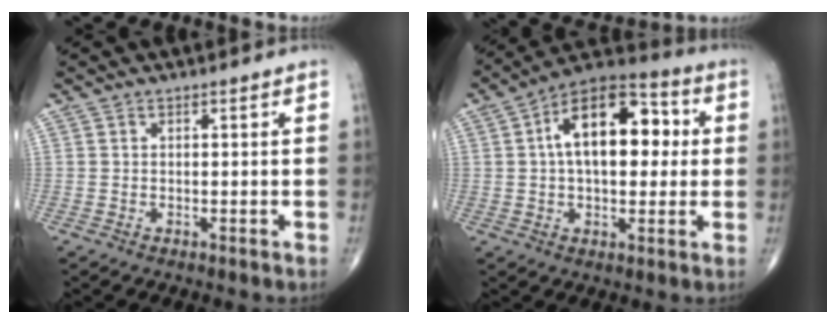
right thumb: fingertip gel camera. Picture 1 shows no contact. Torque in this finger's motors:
{"motor_torque": [0.83, 3.82, 1.28, -0.08, 0.16]}